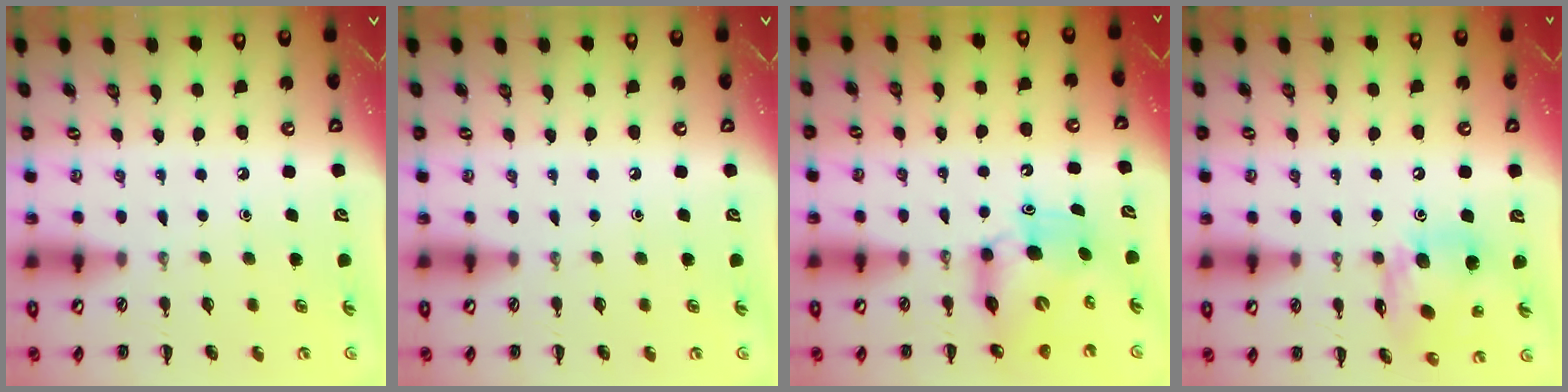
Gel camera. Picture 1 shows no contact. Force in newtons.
{"total": 0.0}
{"total": 7.8, "press": 7.6, "slide": 2.0}
{"total": 14.4, "press": 14.2, "slide": 2.2}